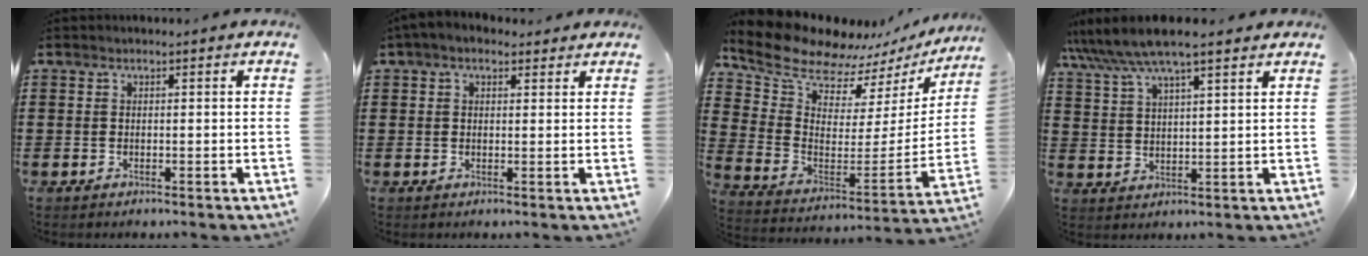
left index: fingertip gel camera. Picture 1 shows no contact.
{"total": 2.7, "force": [1.8, 1.5, 1.3], "torque": [-0.032, 0.009, 0.033]}
{"total": 9.9, "force": [9.0, 3.2, 2.5], "torque": [-0.095, -0.071, 0.157]}
{"total": 7.4, "force": [6.0, 1.1, 4.1], "torque": [-0.096, -0.015, 0.106]}